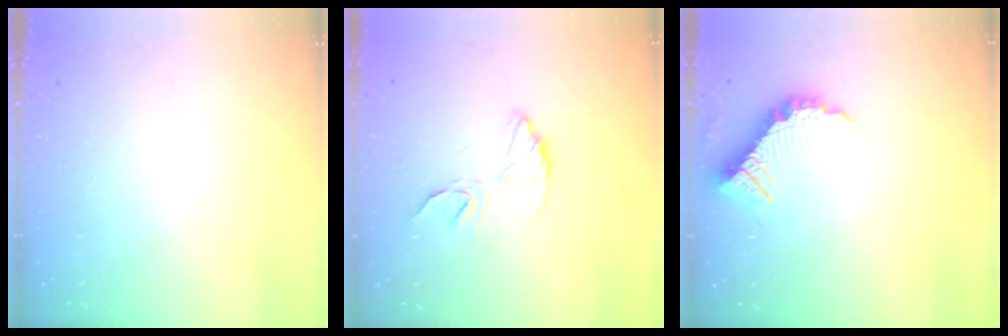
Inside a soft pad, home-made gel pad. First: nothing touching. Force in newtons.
{"total": 10.0, "press": 10.0, "slide": 0.4}
{"total": 12.0, "press": 12.0, "slide": 0.7}